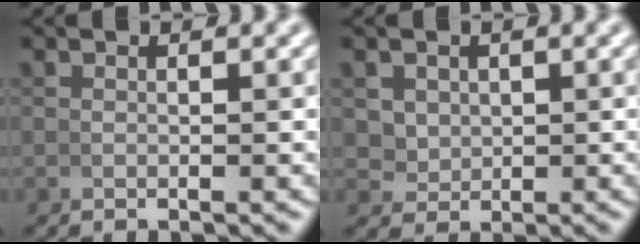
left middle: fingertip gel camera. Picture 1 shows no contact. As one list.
[{"total": 2.3, "force": [0.7, 2.0, 1.0], "torque": [-0.028, -0.013, 0.028]}]